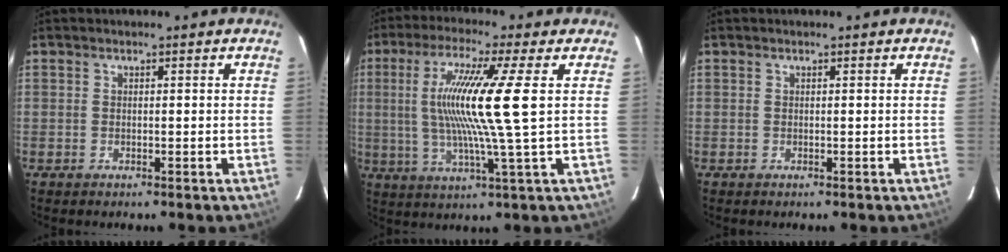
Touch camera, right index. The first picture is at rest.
{"total": 14.1, "force": [2.0, -1.2, 13.9], "torque": [-0.255, -0.006, 0.036]}
{"total": 0.0}